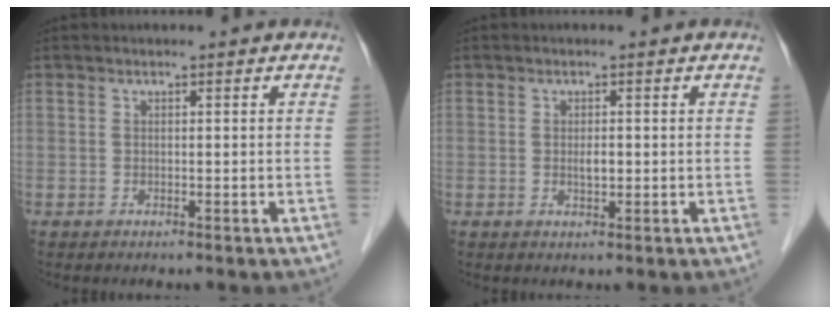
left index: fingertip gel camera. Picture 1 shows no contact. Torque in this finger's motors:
{"motor_torque": [0.17, 0.06, 0.03, 0.01]}